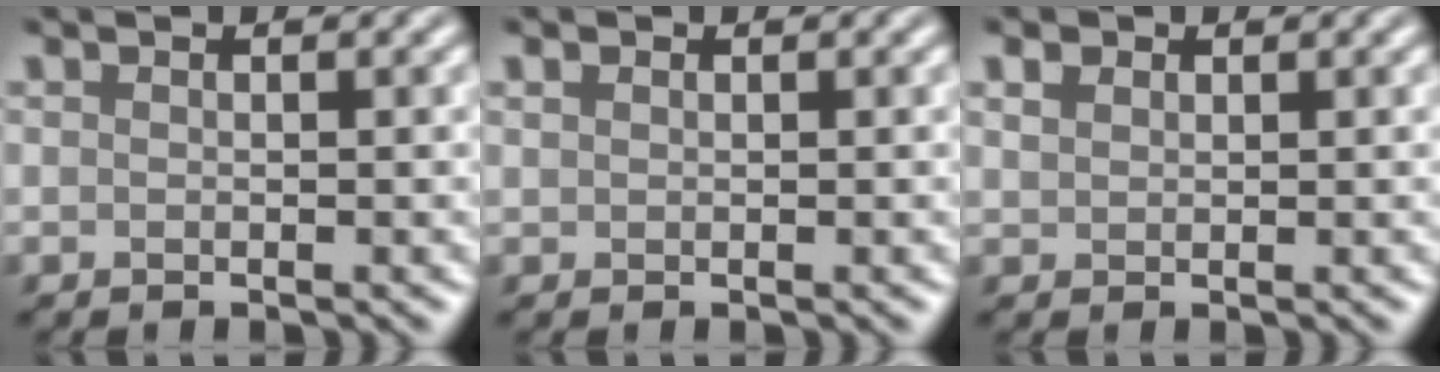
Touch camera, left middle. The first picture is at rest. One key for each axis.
{"total": 0.6, "fx": 0.4, "fy": 0.4, "fz": 0.2, "tx": -0.002, "ty": 0.001, "tz": 0.007}
{"total": 1.2, "fx": 0.8, "fy": 0.9, "fz": 0.4, "tx": -0.009, "ty": 0.004, "tz": 0.013}